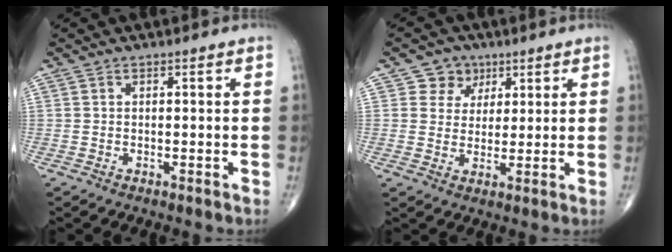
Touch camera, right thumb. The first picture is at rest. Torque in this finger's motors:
{"motor_torque": [-0.14, 0.21, 0.26, 0.25, 0.00]}